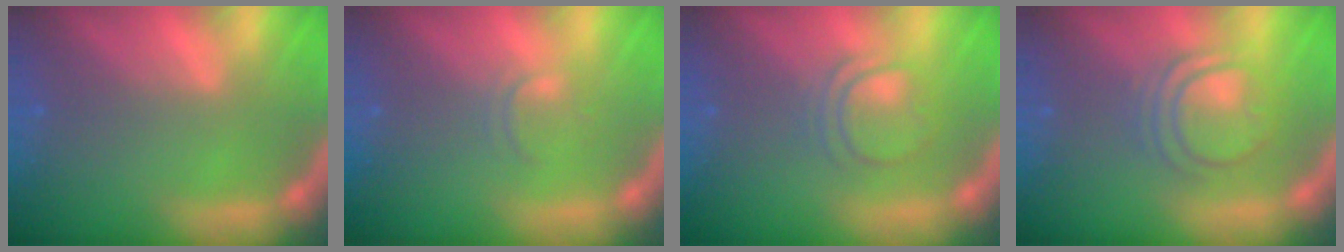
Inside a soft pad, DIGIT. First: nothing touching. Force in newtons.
{"total": 1.4}
{"total": 3.5}
{"total": 5.0}